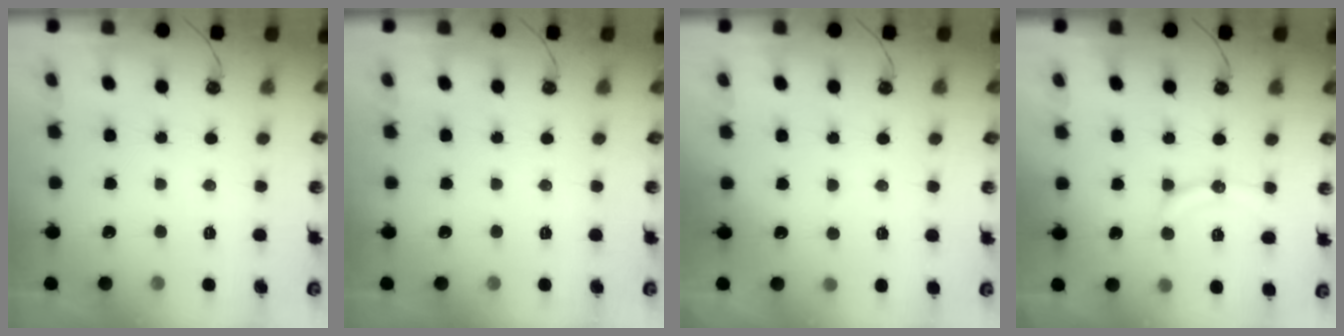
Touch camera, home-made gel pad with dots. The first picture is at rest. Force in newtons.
{"total": 0.0}
{"total": 3.4, "press": 3.1, "slide": 1.3}
{"total": 10.2, "press": 10.2, "slide": 0.4}